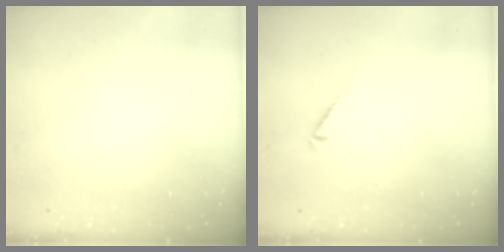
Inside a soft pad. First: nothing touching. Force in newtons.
{"total": 3.8, "press": 3.8, "slide": 0.6}